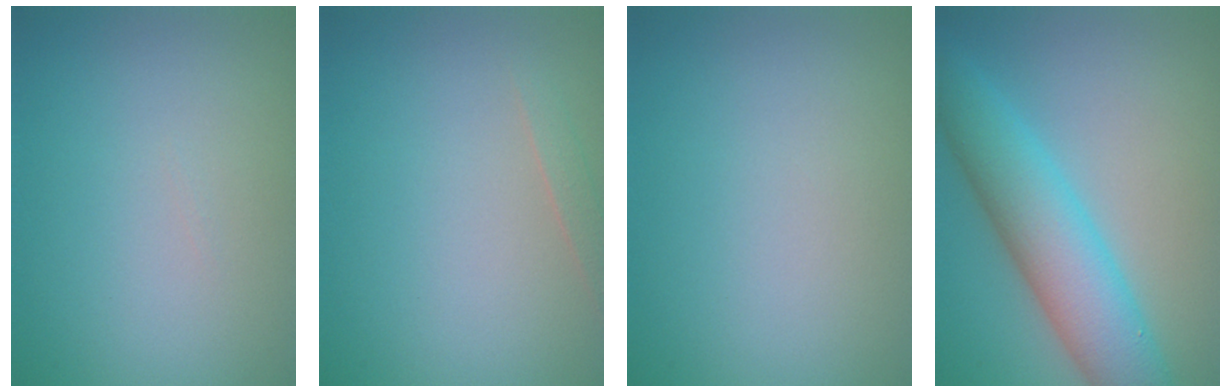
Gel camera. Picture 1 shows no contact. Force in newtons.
{"total": 0.9, "press": 0.9, "slide": 0.0}
{"total": 0.0}
{"total": 7.4, "press": 7.4, "slide": 0.2}